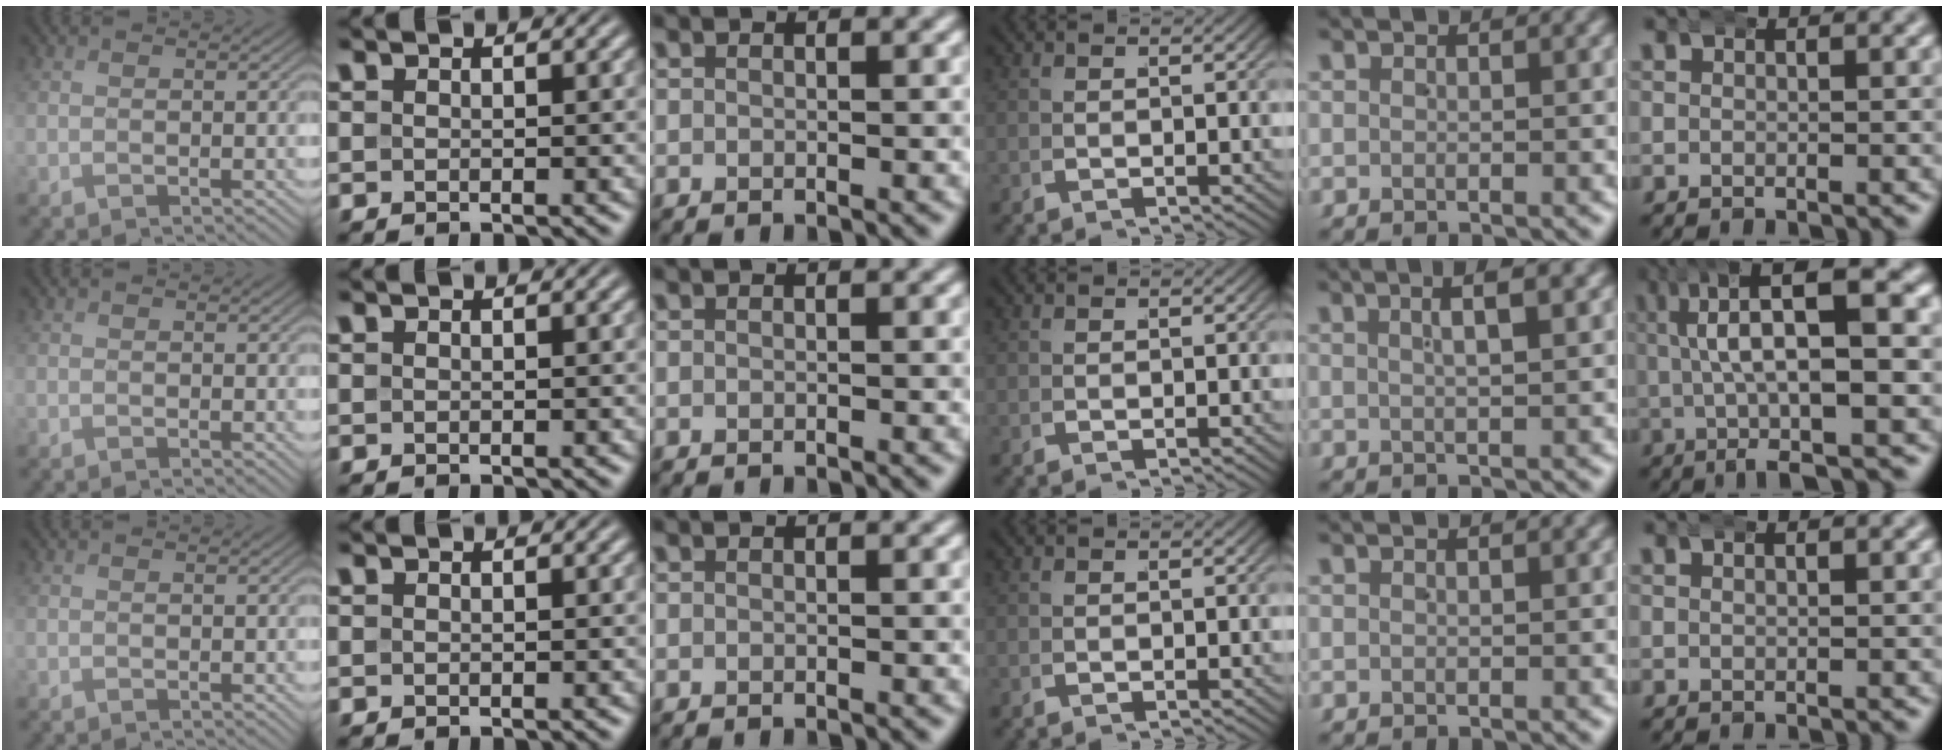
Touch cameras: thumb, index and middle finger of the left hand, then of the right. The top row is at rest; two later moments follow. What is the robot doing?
{"motion": "wrap", "object": "arm wrap"}